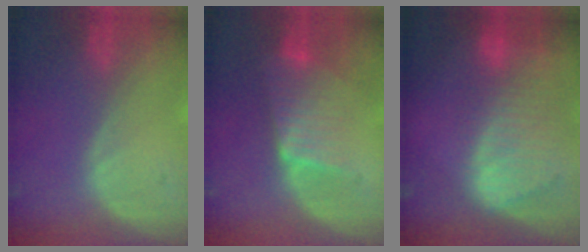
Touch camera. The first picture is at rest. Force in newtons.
{"total": 6.5, "press": 6.1, "slide": 2.4}
{"total": 10.3, "press": 8.7, "slide": 5.6}